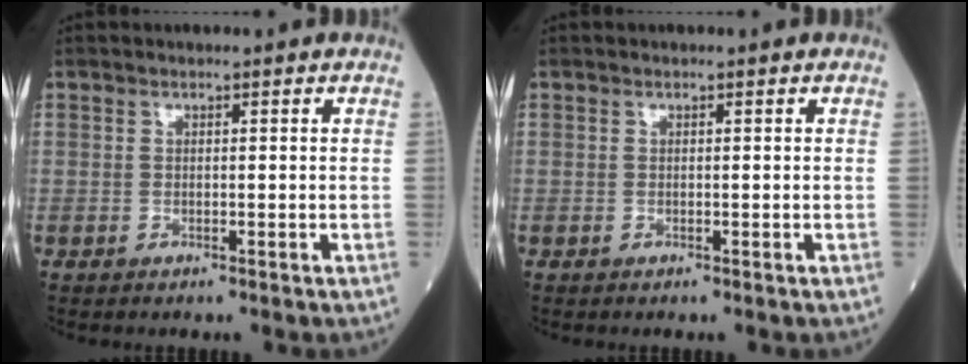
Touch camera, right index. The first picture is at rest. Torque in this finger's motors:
{"motor_torque": [0.00, 0.00, -0.01, 0.00]}